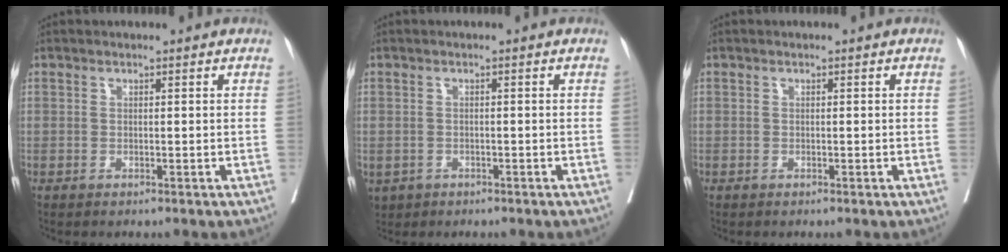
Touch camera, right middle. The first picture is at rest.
{"total": 4.5, "force": [-2.3, 3.5, 1.5], "torque": [-0.042, -0.003, -0.031]}
{"total": 0.0}